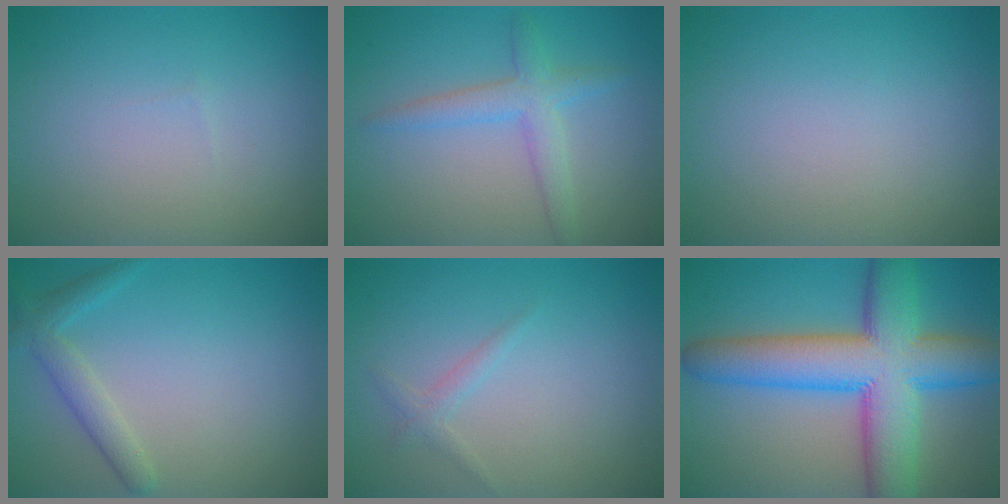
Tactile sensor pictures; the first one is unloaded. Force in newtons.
{"total": 2.9, "press": 2.9, "slide": 0.1}
{"total": 0.0}
{"total": 2.3, "press": 2.3, "slide": 0.1}
{"total": 1.1, "press": 1.1, "slide": 0.1}
{"total": 11.7, "press": 11.7, "slide": 0.1}